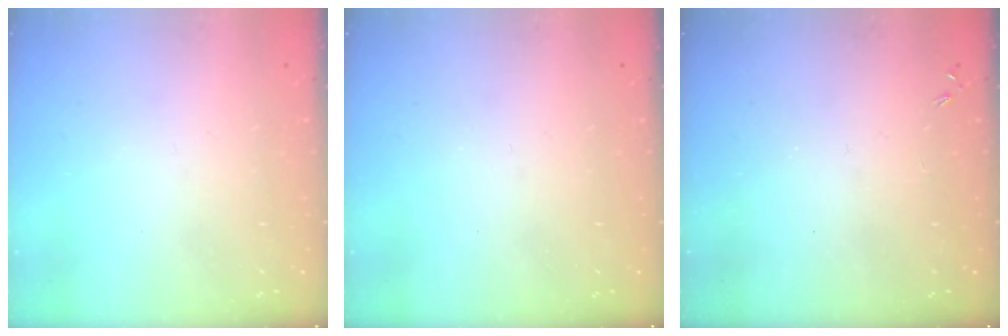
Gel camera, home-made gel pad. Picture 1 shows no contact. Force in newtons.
{"total": 0.0}
{"total": 0.0}